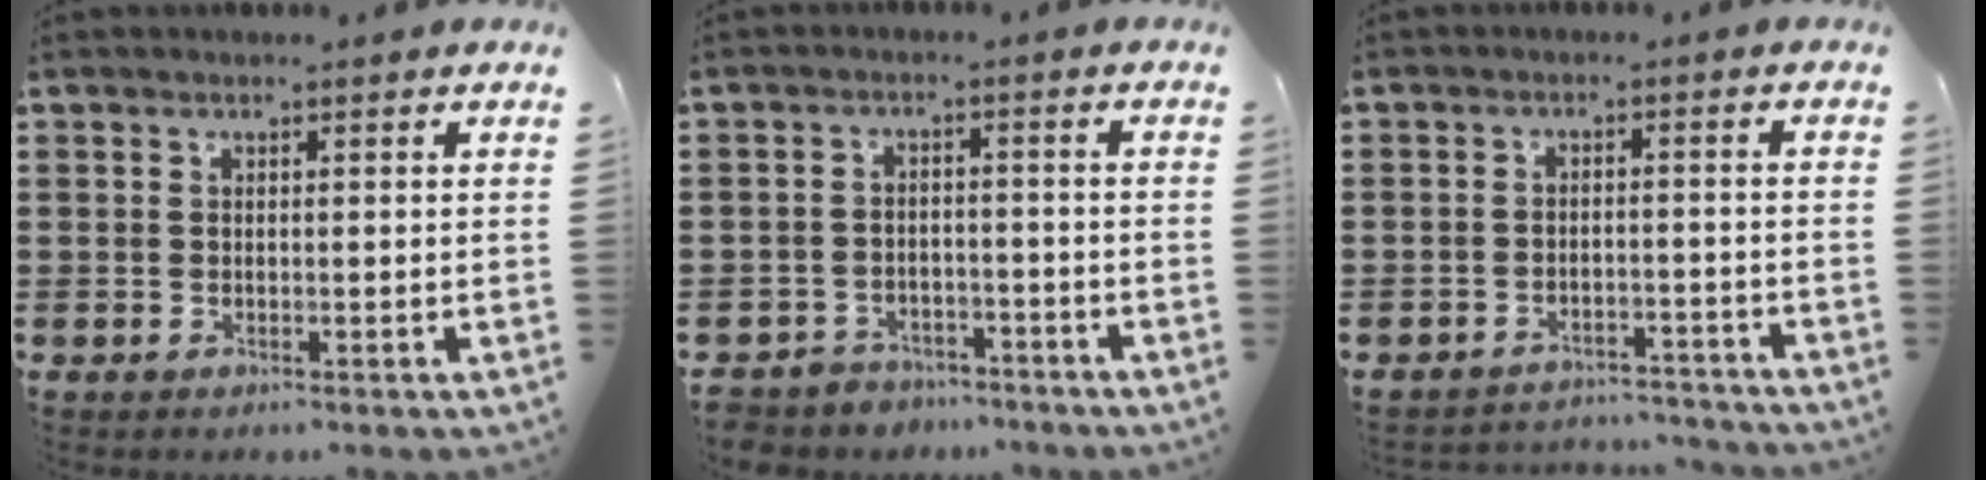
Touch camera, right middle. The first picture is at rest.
{"total": 3.5, "force": [-3.4, 0.8, -0.2], "torque": [-0.005, 0.002, -0.073]}
{"total": 3.5, "force": [-3.4, 0.5, -0.3], "torque": [-0.002, 0.002, -0.075]}